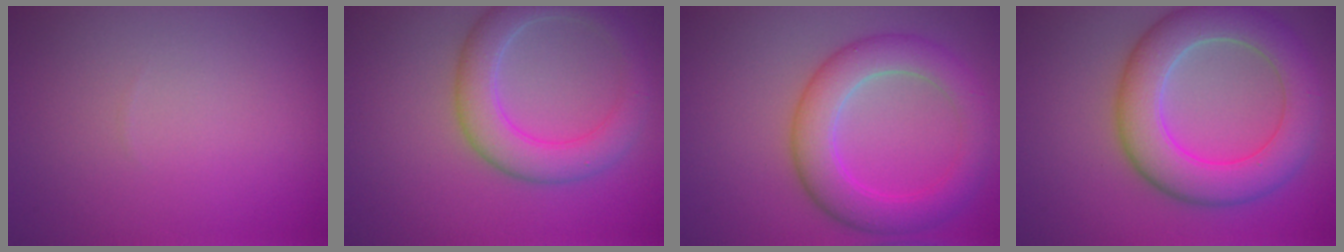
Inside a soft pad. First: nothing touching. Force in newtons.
{"total": 5.0, "press": 5.0, "slide": 0.2}
{"total": 5.7, "press": 5.7, "slide": 0.2}
{"total": 7.6, "press": 7.6, "slide": 0.2}